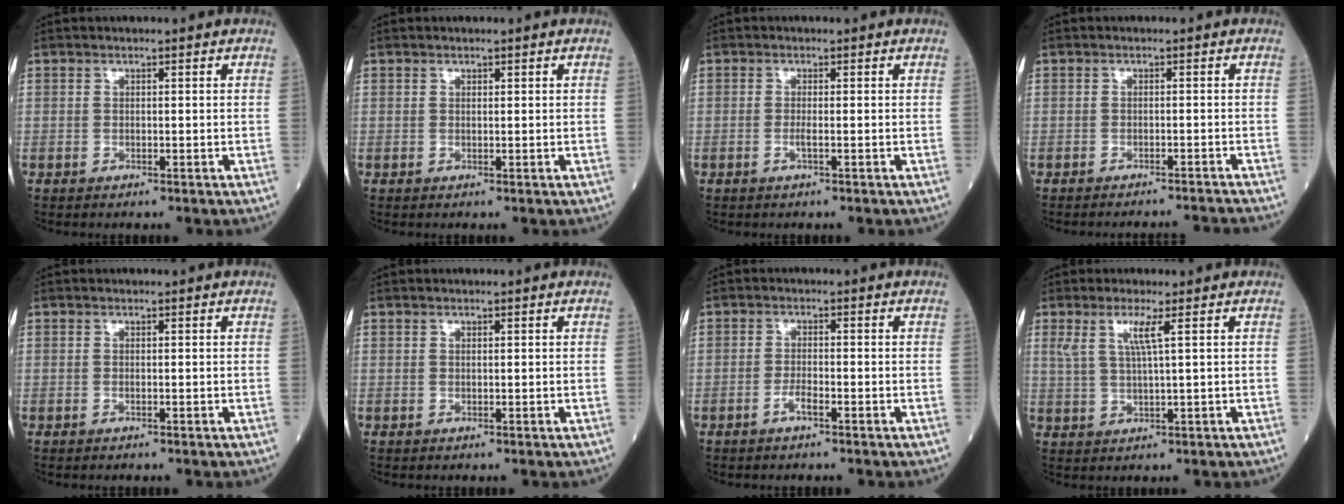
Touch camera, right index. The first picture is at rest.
{"total": 0.0}
{"total": 1.1, "force": [-0.4, -0.1, 1.0], "torque": [-0.022, -0.001, -0.011]}
{"total": 6.9, "force": [-6.8, -1.1, 0.9], "torque": [-0.005, -0.010, -0.078]}
{"total": 0.0}
{"total": 0.0}
{"total": 2.0, "force": [-1.2, 0.2, 1.6], "torque": [-0.029, 0.002, -0.023]}
{"total": 4.0, "force": [1.7, -0.3, 3.6], "torque": [-0.079, 0.003, 0.036]}